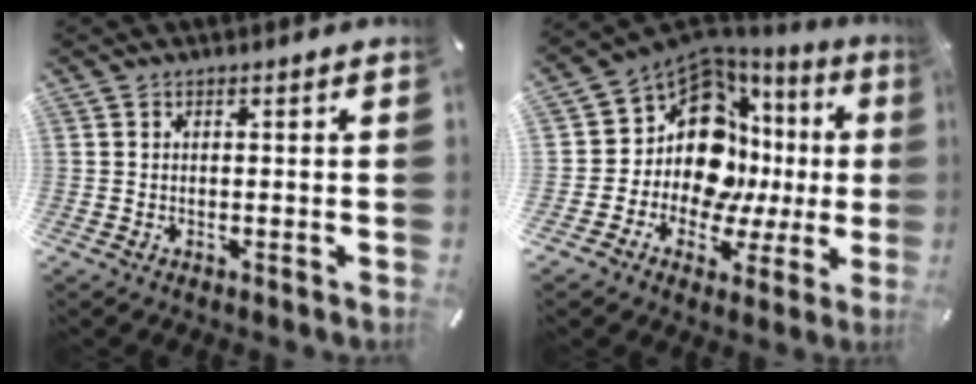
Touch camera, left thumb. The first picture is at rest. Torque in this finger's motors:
{"motor_torque": [2.12, 2.83, 0.82, -0.69, 0.20]}